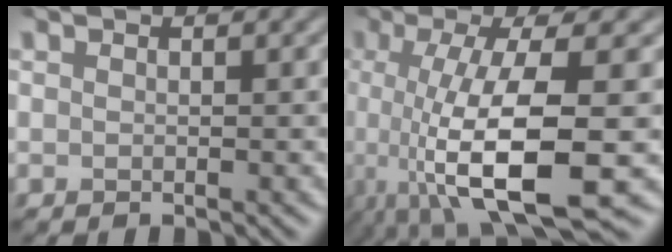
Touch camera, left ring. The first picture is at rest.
{"total": 11.5, "force": [-4.1, 2.7, 10.4], "torque": [-0.178, -0.018, -0.056]}